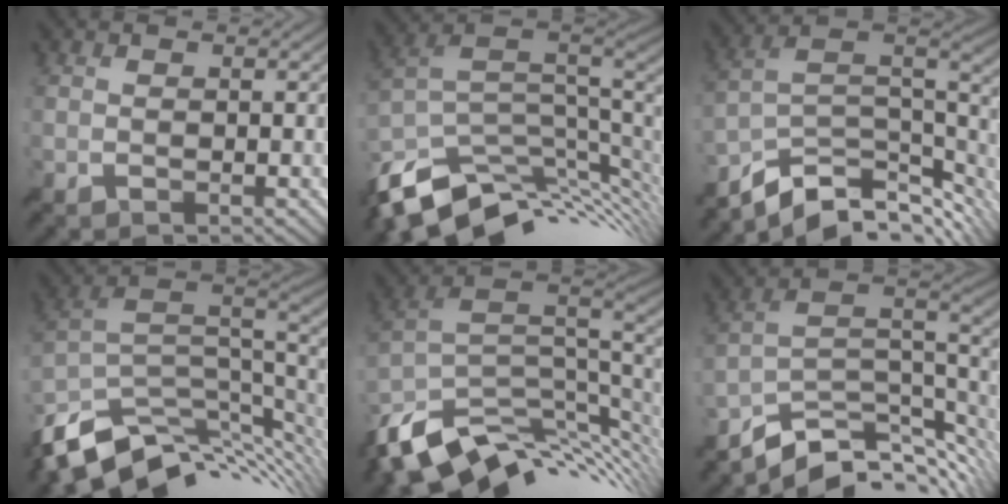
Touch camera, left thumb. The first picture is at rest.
{"total": 12.6, "force": [-5.3, 6.8, 9.3], "torque": [-0.213, -0.028, -0.087]}
{"total": 11.1, "force": [-7.0, 4.9, 7.2], "torque": [-0.148, -0.004, -0.113]}
{"total": 12.1, "force": [-5.3, 6.2, 8.9], "torque": [-0.207, -0.025, -0.090]}
{"total": 13.3, "force": [-5.9, 6.7, 9.8], "torque": [-0.217, -0.029, -0.099]}
{"total": 9.8, "force": [-5.9, 4.2, 6.6], "torque": [-0.125, 0.001, -0.102]}